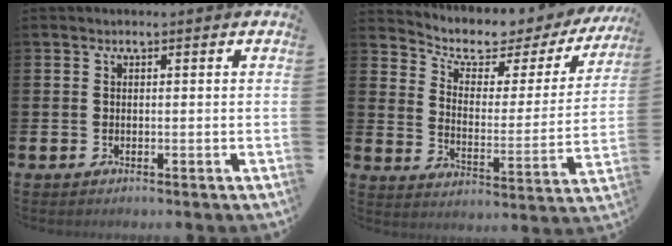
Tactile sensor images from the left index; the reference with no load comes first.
{"total": 5.2, "force": [4.4, 2.2, 1.6], "torque": [-0.067, -0.033, 0.068]}